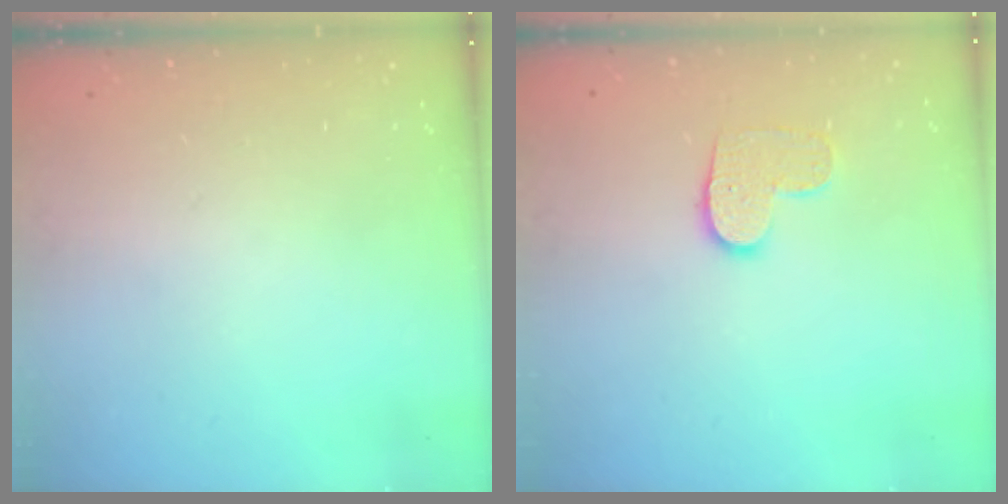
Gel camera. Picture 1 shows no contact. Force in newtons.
{"total": 8.0, "press": 8.0, "slide": 0.4}